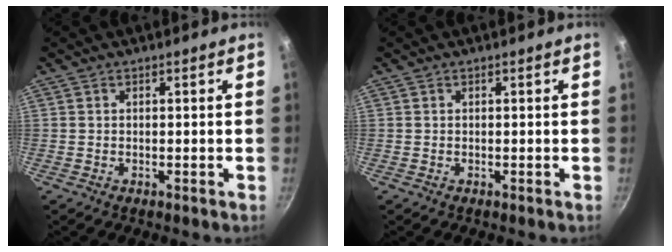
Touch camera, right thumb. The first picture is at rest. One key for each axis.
{"total": 0.0}